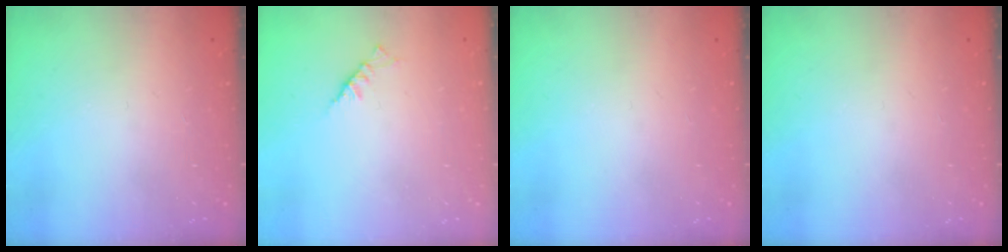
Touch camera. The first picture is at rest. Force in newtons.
{"total": 2.3, "press": 2.2, "slide": 0.5}
{"total": 0.0}
{"total": 0.0}